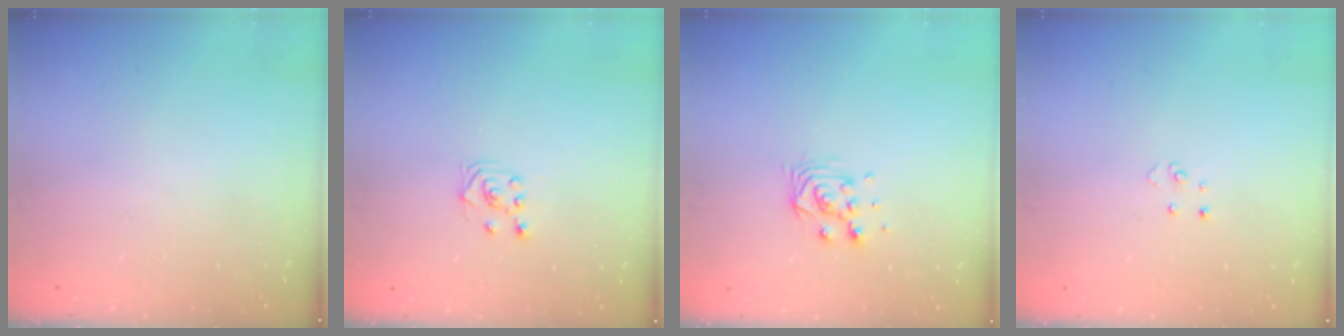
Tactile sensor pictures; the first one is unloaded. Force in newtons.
{"total": 2.3, "press": 2.2, "slide": 0.6}
{"total": 7.0, "press": 7.0, "slide": 0.5}
{"total": 3.2, "press": 3.2, "slide": 0.3}